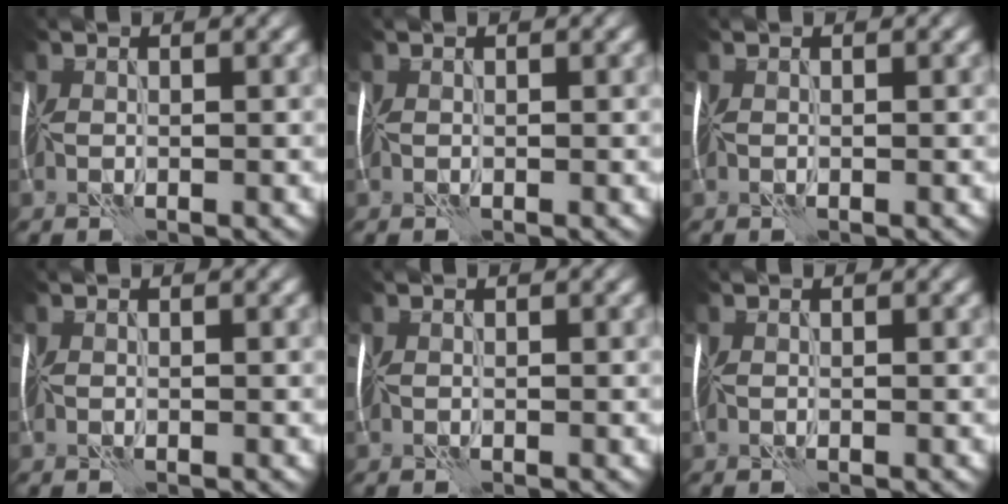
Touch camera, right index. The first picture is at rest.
{"total": 0.0}
{"total": 0.0}
{"total": 0.0}
{"total": 0.0}
{"total": 0.0}